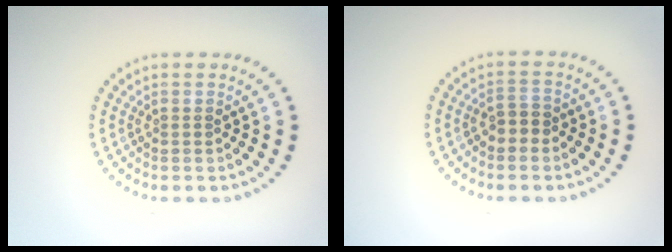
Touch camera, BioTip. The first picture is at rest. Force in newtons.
{"total": 1.7, "press": 1.5, "slide": 0.7}